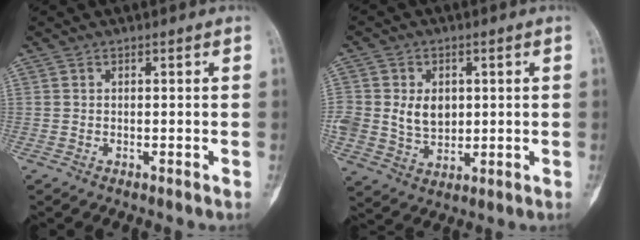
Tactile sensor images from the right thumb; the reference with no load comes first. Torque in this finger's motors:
{"motor_torque": [-0.17, 0.06, 0.51, 0.49, 0.16]}